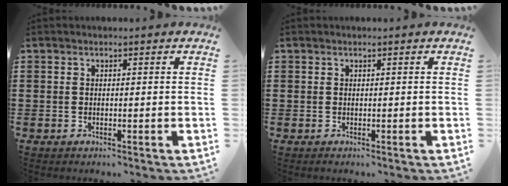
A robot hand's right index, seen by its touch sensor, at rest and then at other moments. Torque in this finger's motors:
{"motor_torque": [-0.79, 0.69, -0.10, -0.05]}